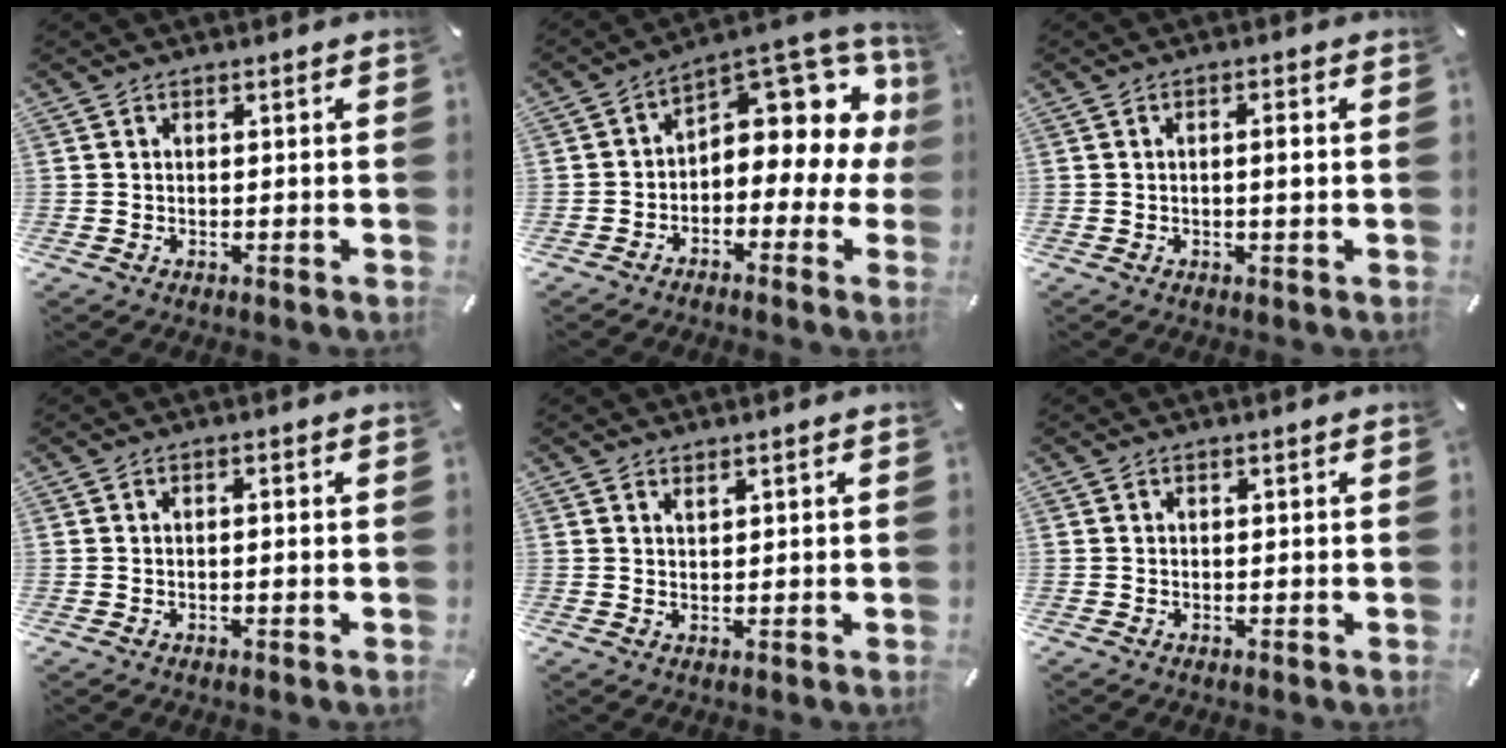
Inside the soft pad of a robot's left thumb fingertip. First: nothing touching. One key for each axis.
{"total": 10.5, "fx": 5.4, "fy": 5.5, "fz": 7.1, "tx": -0.092, "ty": -0.060, "tz": 0.088}
{"total": 2.5, "fx": 0.0, "fy": 0.5, "fz": 2.4, "tx": -0.046, "ty": 0.000, "tz": -0.001}
{"total": 1.0, "fx": -0.3, "fy": 0.2, "fz": 1.0, "tx": -0.017, "ty": -0.001, "tz": -0.004}
{"total": 1.2, "fx": 1.0, "fy": 0.3, "fz": 0.5, "tx": -0.011, "ty": -0.001, "tz": 0.018}
{"total": 0.0}